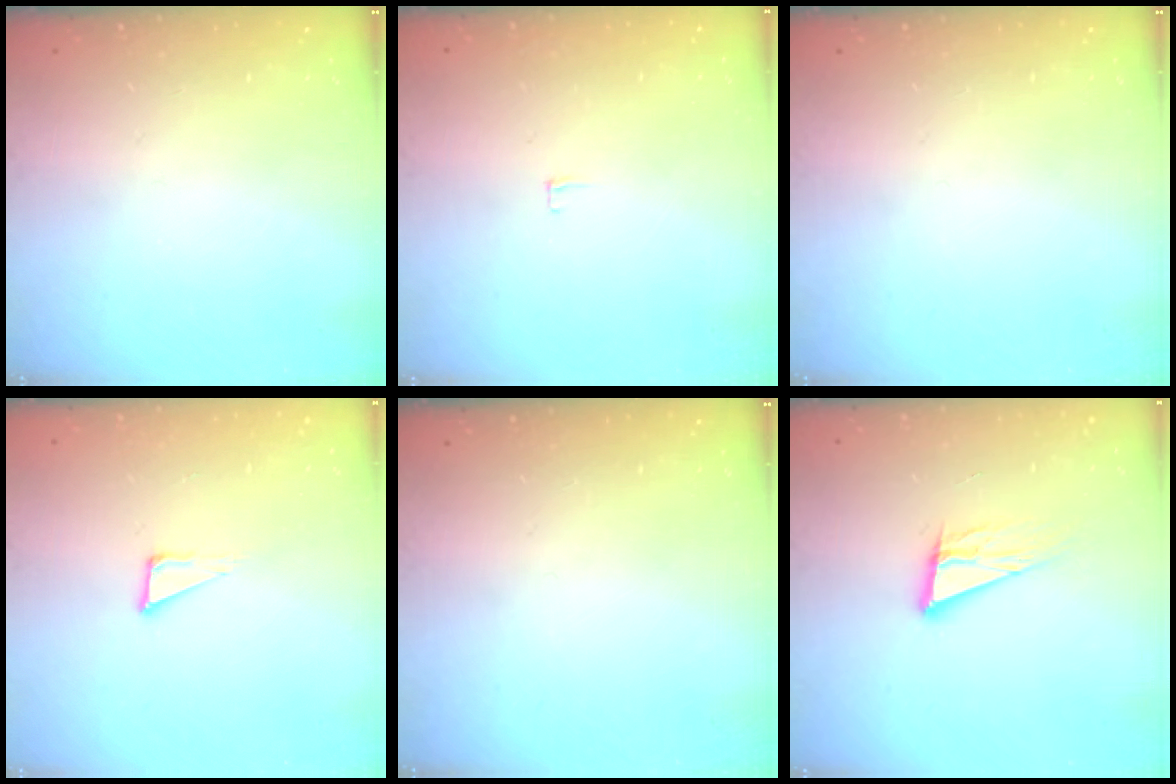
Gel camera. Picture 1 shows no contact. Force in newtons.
{"total": 3.8, "press": 3.8, "slide": 0.3}
{"total": 0.0}
{"total": 4.4, "press": 4.3, "slide": 0.8}
{"total": 0.0}
{"total": 12.2, "press": 11.7, "slide": 3.4}